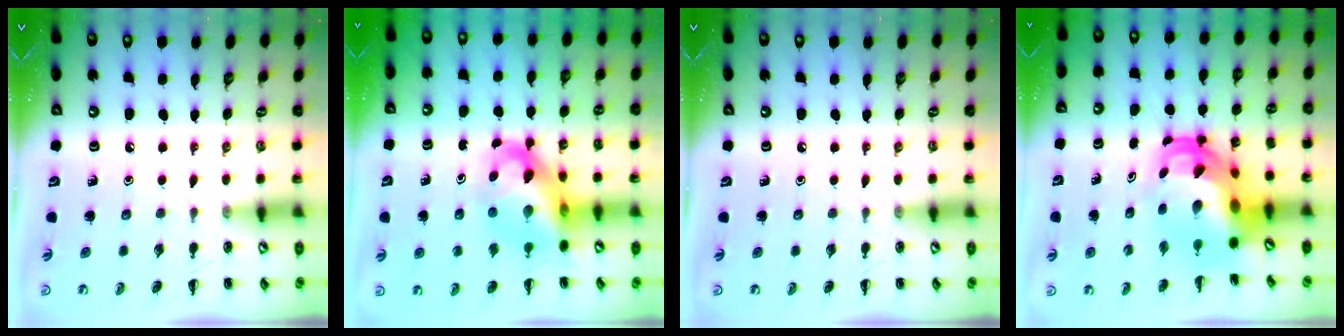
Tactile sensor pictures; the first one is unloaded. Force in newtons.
{"total": 12.8, "press": 12.3, "slide": 3.4}
{"total": 0.0}
{"total": 10.2, "press": 9.8, "slide": 2.6}